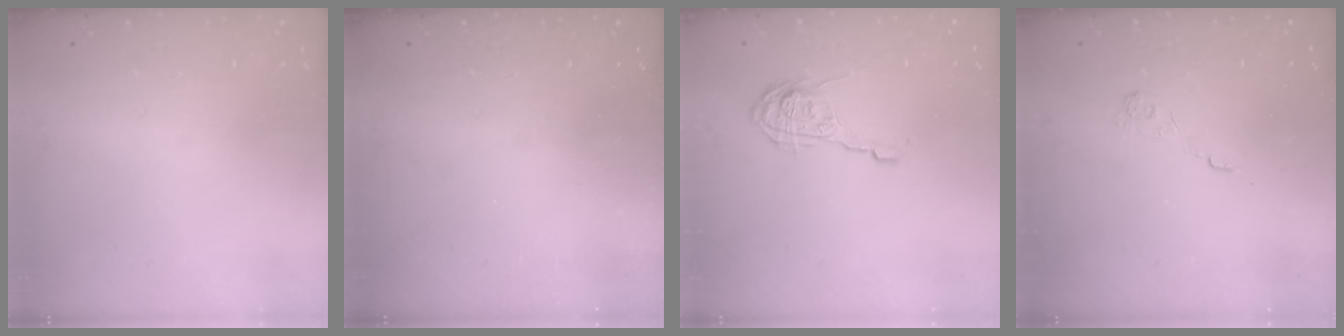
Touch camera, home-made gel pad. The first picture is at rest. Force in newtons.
{"total": 2.3, "press": 2.2, "slide": 0.7}
{"total": 12.1, "press": 12.0, "slide": 0.7}
{"total": 2.7, "press": 2.3, "slide": 1.4}